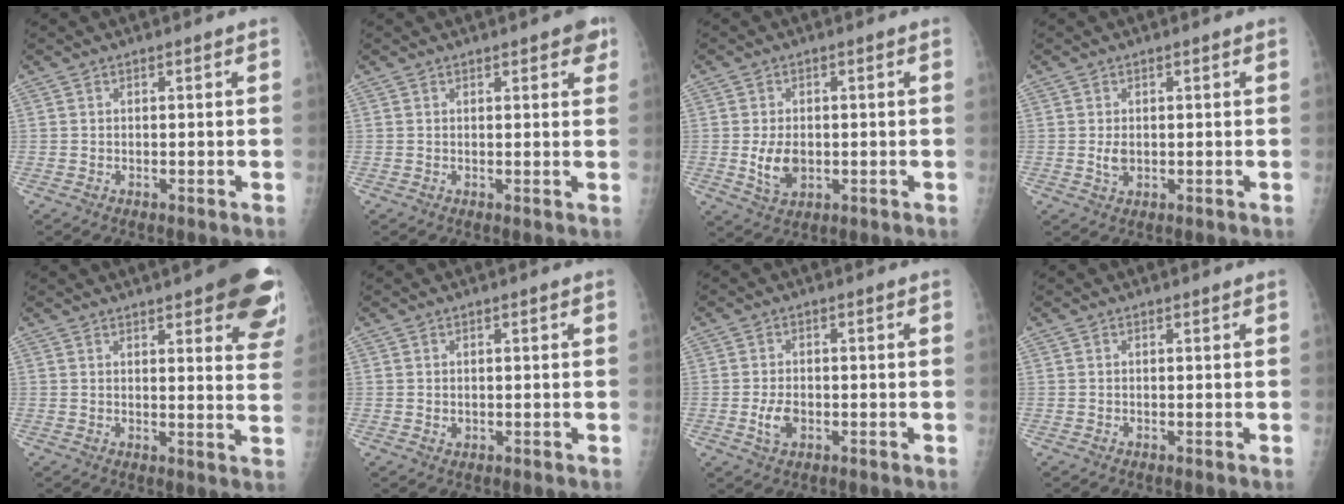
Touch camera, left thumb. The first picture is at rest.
{"total": 4.0, "force": [2.1, 1.4, 3.1], "torque": [-0.022, -0.004, 0.019]}
{"total": 5.9, "force": [-0.8, 3.9, 4.4], "torque": [-0.070, -0.002, -0.006]}
{"total": 2.7, "force": [0.1, 1.7, 2.1], "torque": [-0.033, -0.002, 0.004]}
{"total": 16.3, "force": [9.3, 4.6, 12.5], "torque": [-0.128, -0.033, 0.102]}
{"total": 1.3, "force": [0.1, 0.9, 0.9], "torque": [-0.008, 0.002, 0.004]}
{"total": 3.9, "force": [-1.1, 2.4, 2.8], "torque": [-0.053, 0.006, -0.017]}
{"total": 0.0}